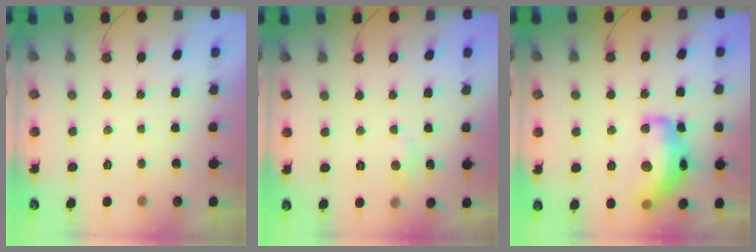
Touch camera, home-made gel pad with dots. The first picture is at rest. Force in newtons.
{"total": 2.6, "press": 2.6, "slide": 0.3}
{"total": 18.0, "press": 17.9, "slide": 1.0}